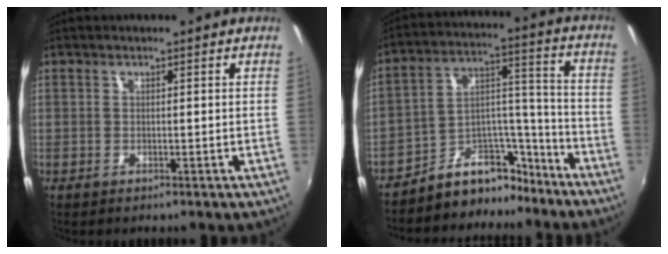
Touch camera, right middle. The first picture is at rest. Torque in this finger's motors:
{"motor_torque": [0.89, -1.25, 0.03, 0.02]}